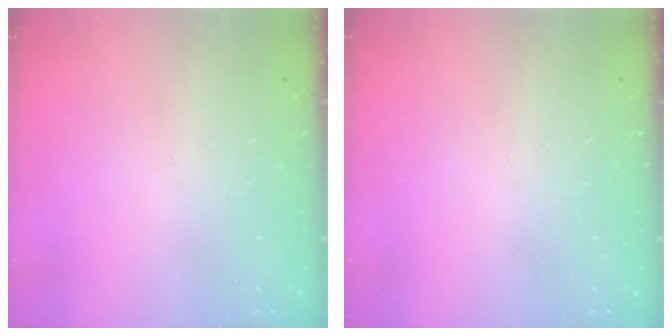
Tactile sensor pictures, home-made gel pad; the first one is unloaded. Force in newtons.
{"total": 0.0}